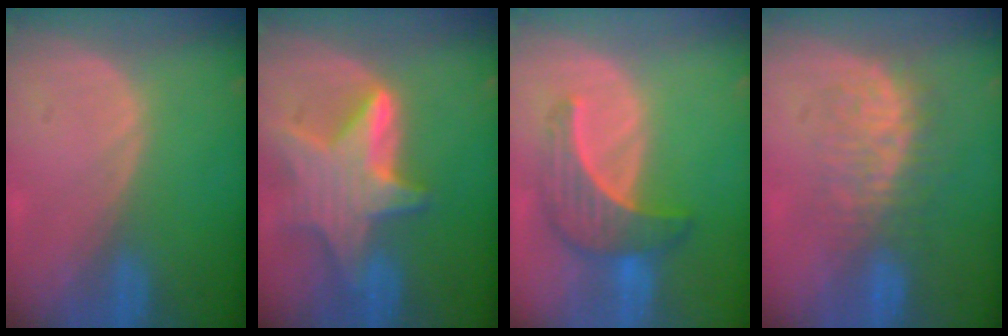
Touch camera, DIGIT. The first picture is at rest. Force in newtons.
{"total": 9.3, "press": 9.3, "slide": 0.7}
{"total": 6.9, "press": 6.8, "slide": 1.0}
{"total": 7.7, "press": 7.4, "slide": 1.8}